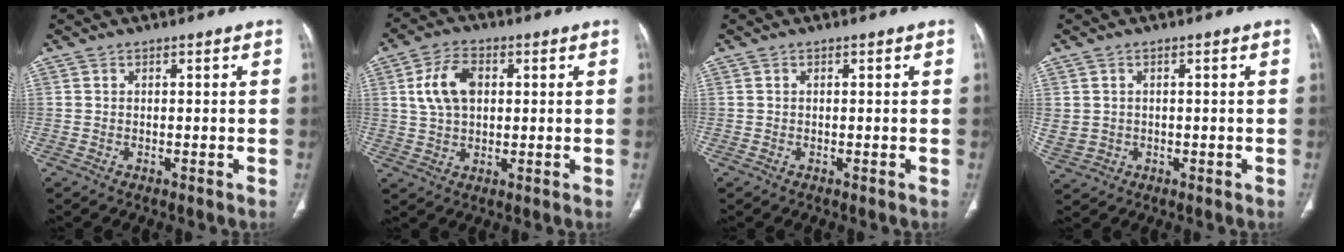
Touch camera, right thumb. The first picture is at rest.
{"total": 8.7, "force": [2.0, 5.6, 6.3], "torque": [-0.113, 0.006, 0.038]}
{"total": 0.0}
{"total": 4.4, "force": [0.0, 4.1, 1.8], "torque": [-0.041, 0.005, 0.018]}